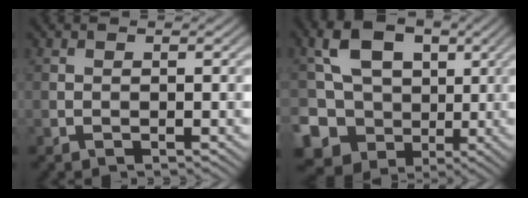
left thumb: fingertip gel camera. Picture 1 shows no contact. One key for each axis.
{"total": 9.6, "fx": 1.0, "fy": 8.2, "fz": 5.0, "tx": -0.099, "ty": -0.010, "tz": -0.001}